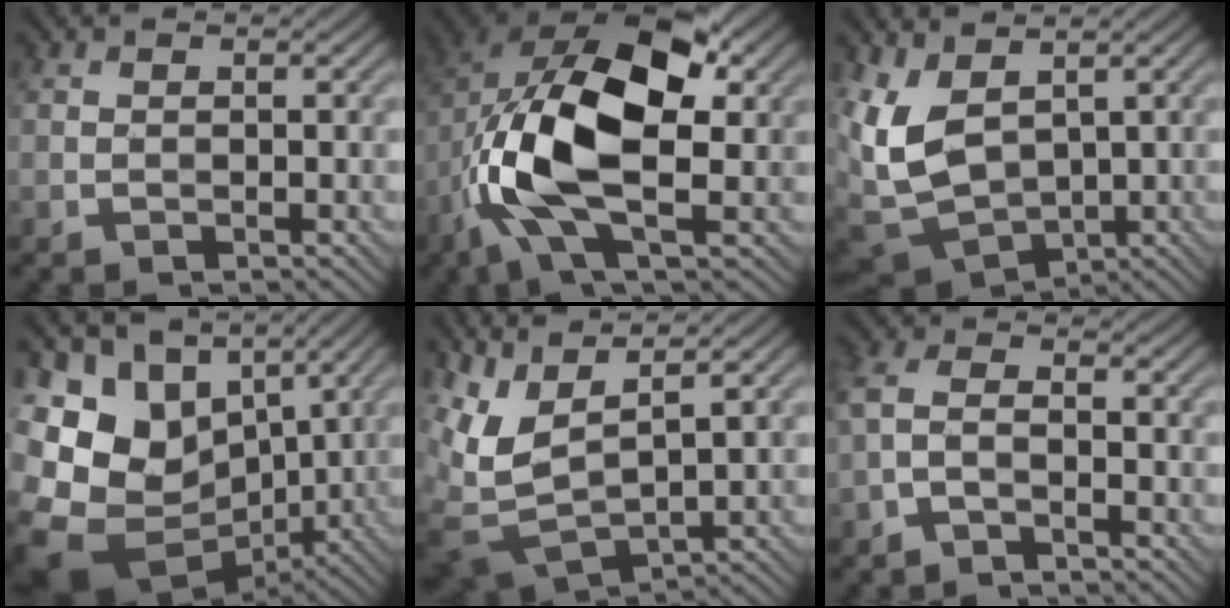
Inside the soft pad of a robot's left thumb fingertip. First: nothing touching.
{"total": 15.2, "force": [-1.4, 7.6, 13.1], "torque": [-0.272, 0.010, -0.038]}
{"total": 9.1, "force": [1.4, 5.5, 7.1], "torque": [-0.198, -0.015, 0.028]}
{"total": 17.9, "force": [-1.3, 13.5, 11.7], "torque": [-0.260, -0.024, 0.006]}
{"total": 8.1, "force": [4.6, 2.8, 6.0], "torque": [-0.163, 0.003, 0.097]}
{"total": 3.4, "force": [-2.1, 1.1, 2.4], "torque": [-0.061, 0.001, -0.058]}